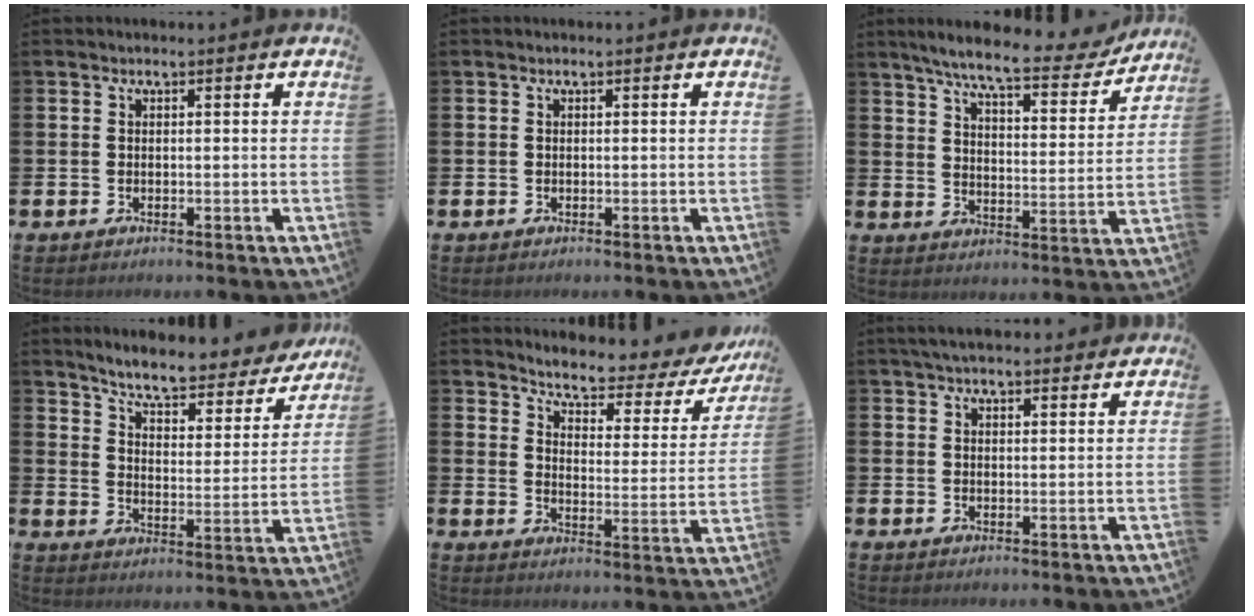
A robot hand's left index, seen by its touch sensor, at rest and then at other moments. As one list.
[{"total": 0.0}, {"total": 8.3, "force": [7.2, 1.1, 3.9], "torque": [-0.092, -0.042, 0.120]}, {"total": 6.7, "force": [6.2, 1.1, 2.4], "torque": [-0.073, -0.047, 0.100]}, {"total": 5.2, "force": [4.9, 1.0, 1.5], "torque": [-0.061, -0.040, 0.078]}, {"total": 3.5, "force": [3.3, 0.7, 1.1], "torque": [-0.027, -0.006, 0.060]}]